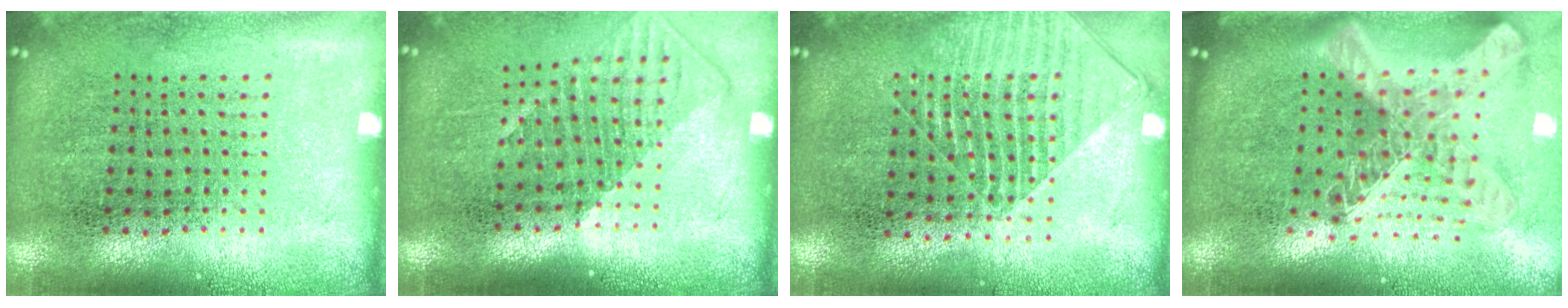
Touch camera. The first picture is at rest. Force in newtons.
{"total": 1.4, "press": 1.1, "slide": 0.9}
{"total": 1.5, "press": 1.3, "slide": 0.8}
{"total": 2.9, "press": 2.1, "slide": 2.0}